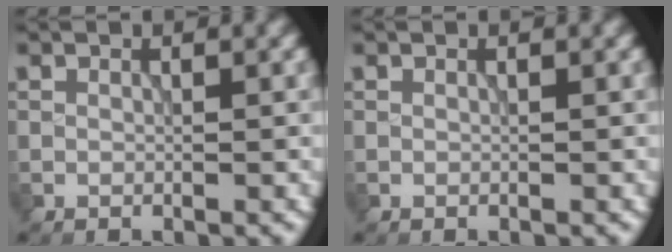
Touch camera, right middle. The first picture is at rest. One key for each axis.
{"total": 0.0}